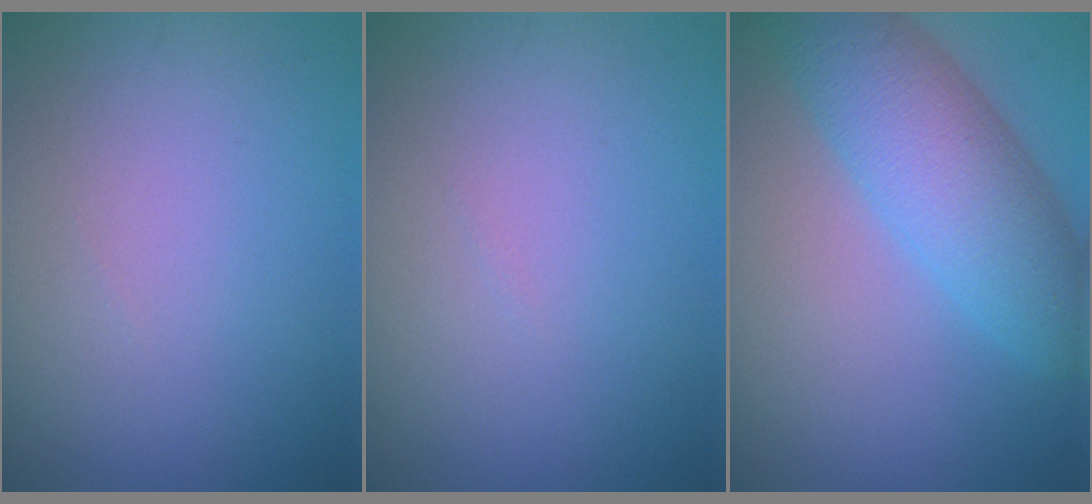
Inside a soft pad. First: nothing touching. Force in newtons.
{"total": 0.0}
{"total": 7.3, "press": 7.3, "slide": 0.0}